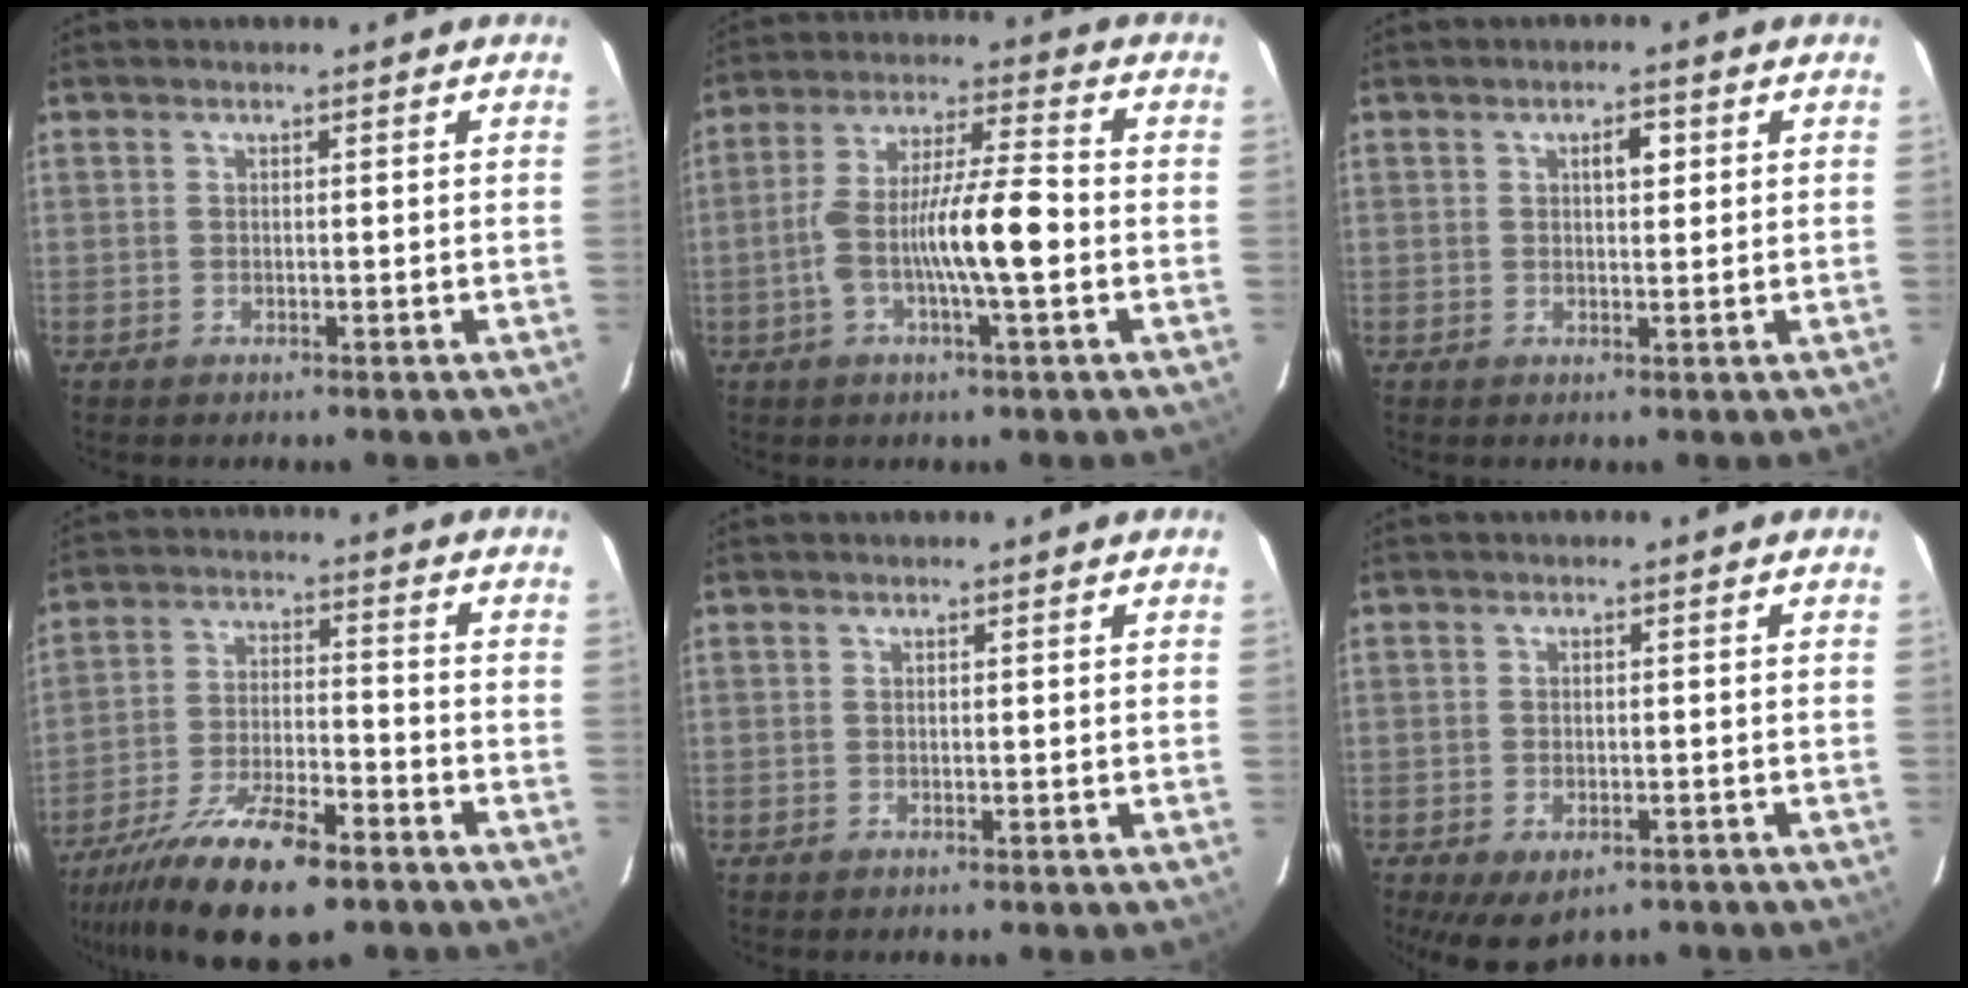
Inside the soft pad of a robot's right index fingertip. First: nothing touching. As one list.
[{"total": 11.5, "force": [-2.5, 1.2, 11.2], "torque": [-0.209, 0.012, -0.048]}, {"total": 2.5, "force": [0.9, 1.0, 2.1], "torque": [-0.035, 0.005, 0.014]}, {"total": 14.3, "force": [-10.1, 3.2, 9.6], "torque": [-0.181, -0.020, -0.179]}, {"total": 0.0}, {"total": 6.4, "force": [-4.1, 3.3, 3.5], "torque": [-0.054, -0.006, -0.056]}]